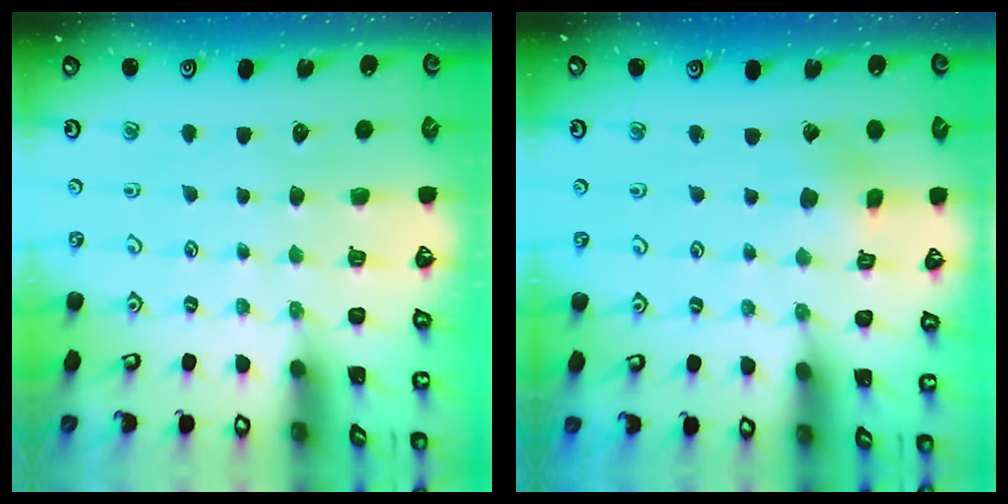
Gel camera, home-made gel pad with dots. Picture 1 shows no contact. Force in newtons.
{"total": 2.3, "press": 2.3, "slide": 0.2}